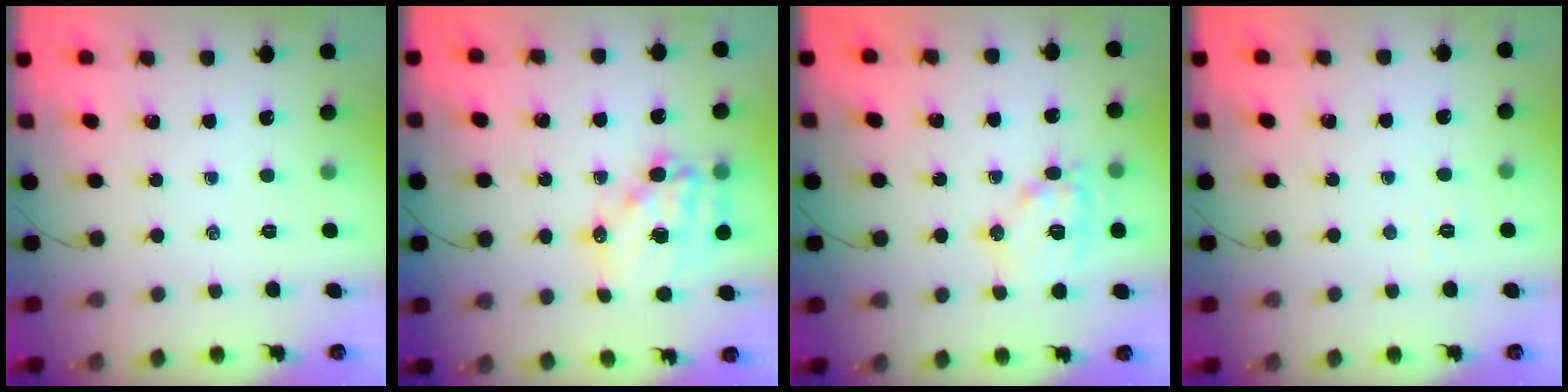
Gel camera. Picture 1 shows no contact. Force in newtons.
{"total": 15.2, "press": 14.8, "slide": 3.5}
{"total": 11.5, "press": 11.5, "slide": 1.0}
{"total": 2.4, "press": 2.3, "slide": 0.5}